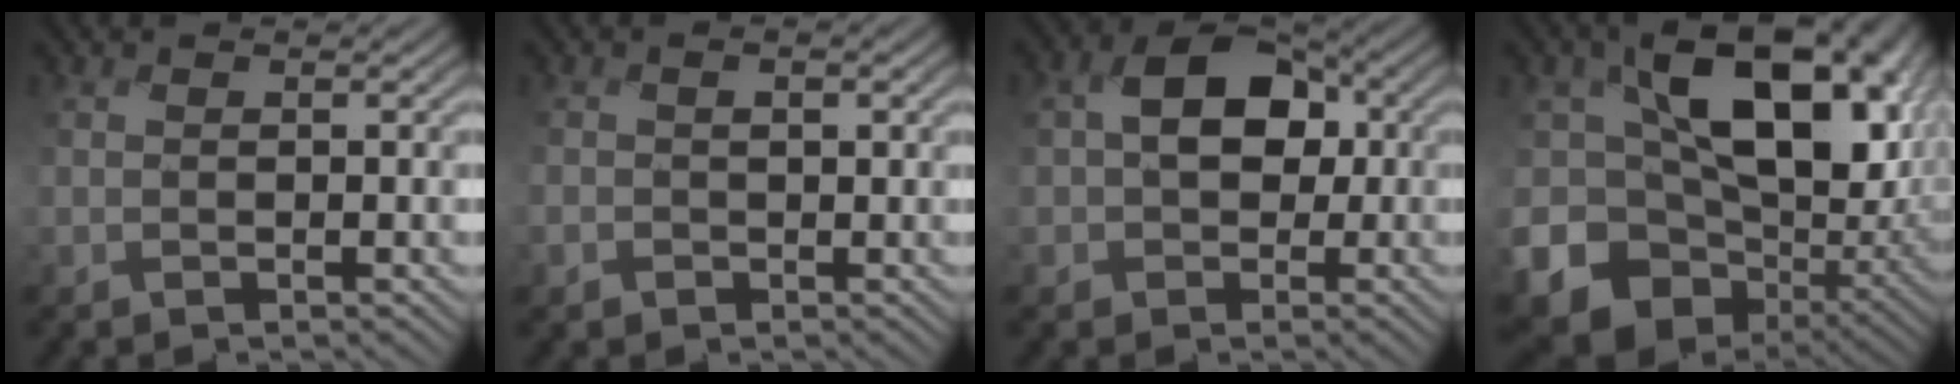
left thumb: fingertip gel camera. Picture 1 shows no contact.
{"total": 1.7, "force": [-0.3, 1.5, 0.8], "torque": [-0.017, -0.004, -0.005]}
{"total": 8.3, "force": [0.3, 6.1, 5.7], "torque": [-0.111, 0.006, 0.000]}
{"total": 18.4, "force": [-1.0, 12.8, 13.1], "torque": [-0.228, -0.035, 0.009]}